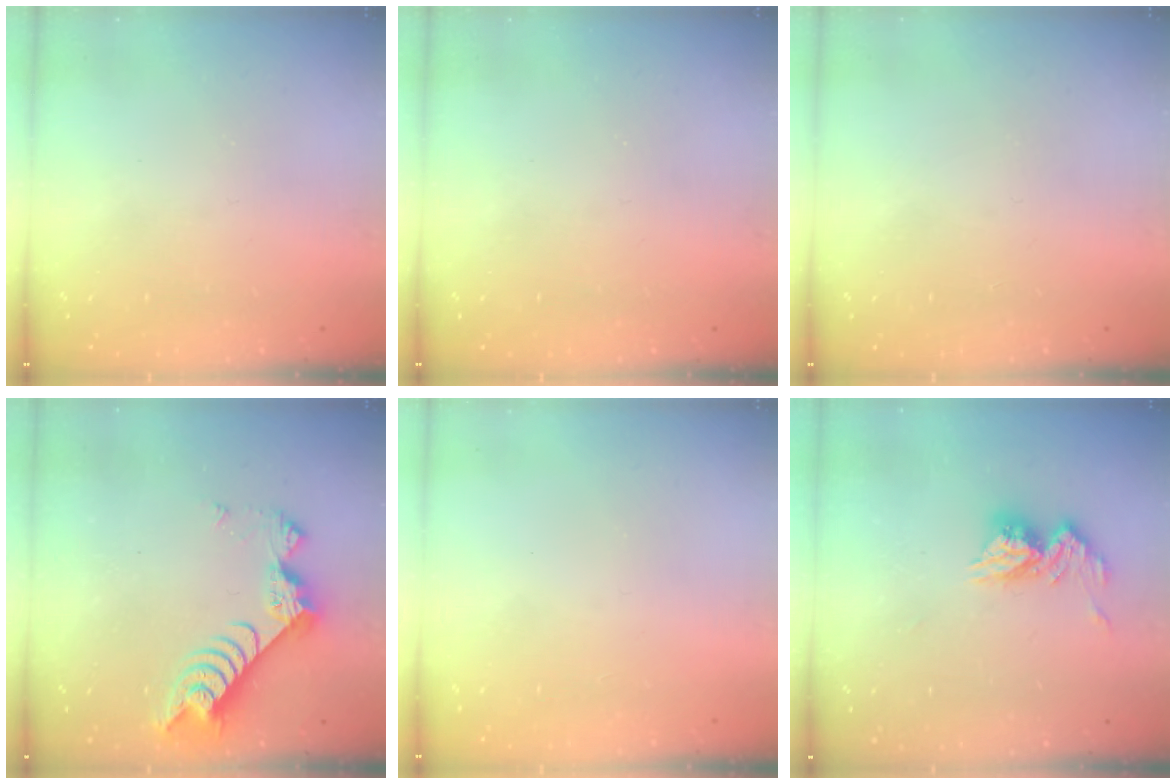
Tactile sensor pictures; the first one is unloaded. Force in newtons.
{"total": 0.0}
{"total": 0.0}
{"total": 9.5, "press": 9.4, "slide": 1.0}
{"total": 0.0}
{"total": 11.5, "press": 11.4, "slide": 1.1}